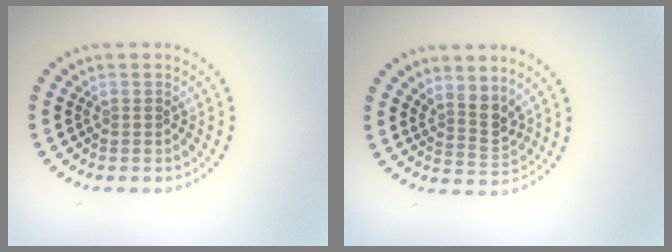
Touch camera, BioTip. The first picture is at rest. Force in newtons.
{"total": 2.6, "press": 1.9, "slide": 1.7}